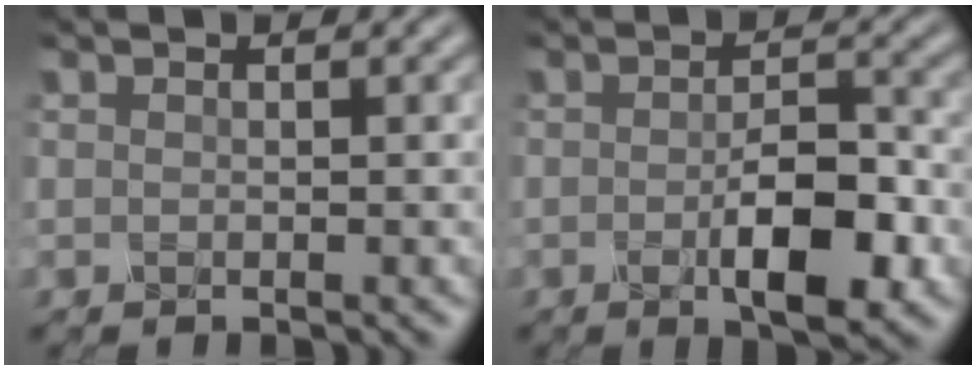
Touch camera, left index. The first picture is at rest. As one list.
[{"total": 5.7, "force": [-1.9, 2.1, 4.9], "torque": [-0.081, -0.010, -0.029]}]